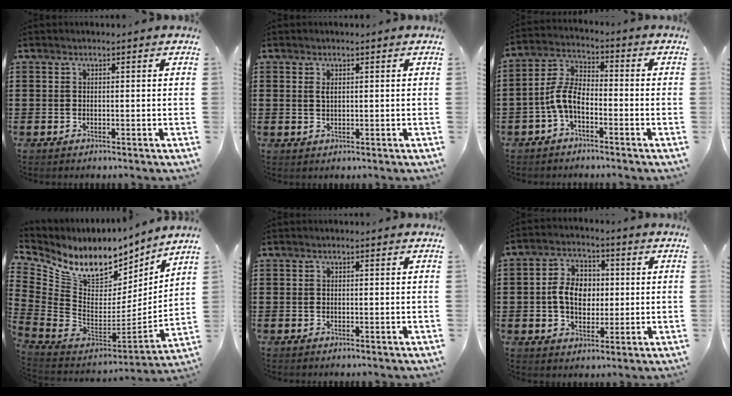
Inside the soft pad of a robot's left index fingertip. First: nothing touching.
{"total": 1.2, "force": [0.4, 0.5, 1.0], "torque": [-0.021, 0.003, 0.007]}
{"total": 6.4, "force": [-2.9, 3.0, 4.9], "torque": [-0.121, 0.002, -0.063]}
{"total": 9.9, "force": [6.6, 5.1, 5.3], "torque": [-0.121, -0.063, 0.115]}
{"total": 0.0}
{"total": 7.3, "force": [0.1, 5.3, 5.0], "torque": [-0.112, 0.011, -0.007]}